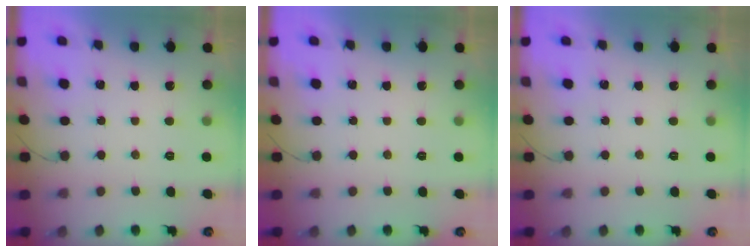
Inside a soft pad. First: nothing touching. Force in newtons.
{"total": 0.0}
{"total": 0.0}